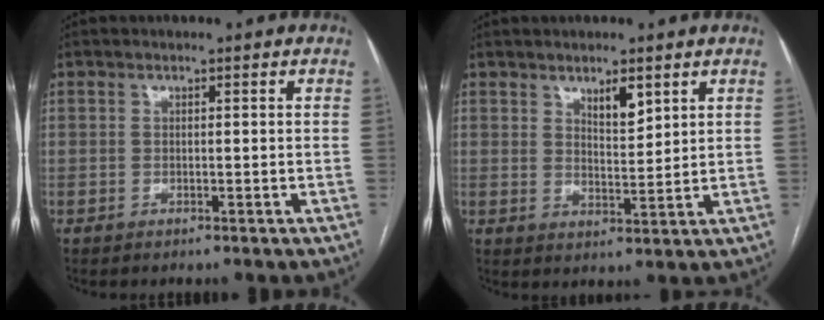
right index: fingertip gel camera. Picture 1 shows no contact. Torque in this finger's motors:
{"motor_torque": [0.07, 0.05, 0.05, 0.03]}